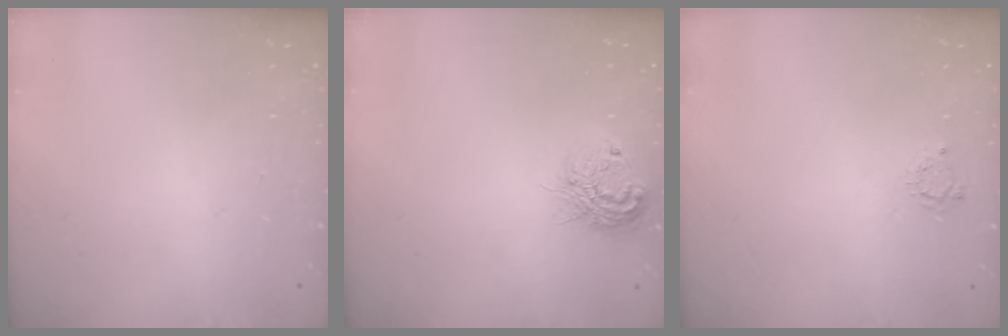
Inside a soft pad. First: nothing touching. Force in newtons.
{"total": 12.2, "press": 12.1, "slide": 0.9}
{"total": 3.7, "press": 3.6, "slide": 0.5}